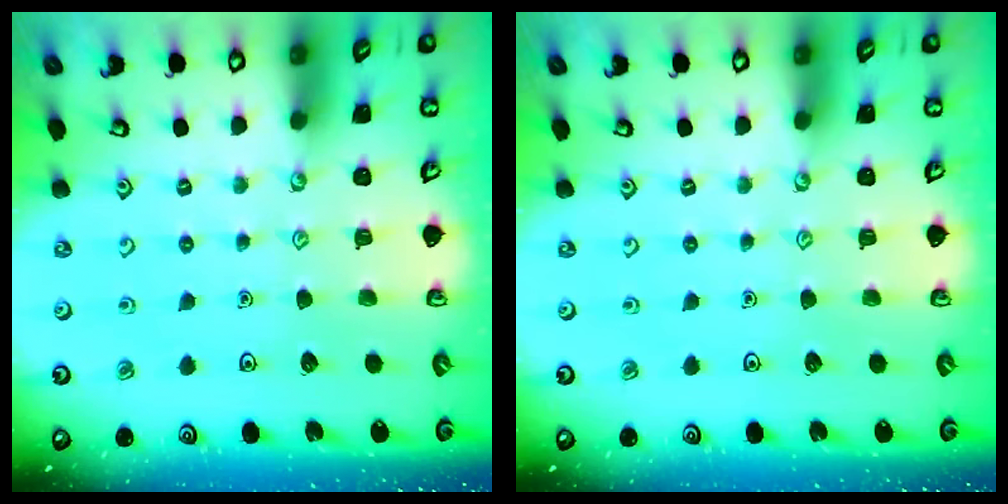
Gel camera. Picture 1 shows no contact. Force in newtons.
{"total": 0.0}